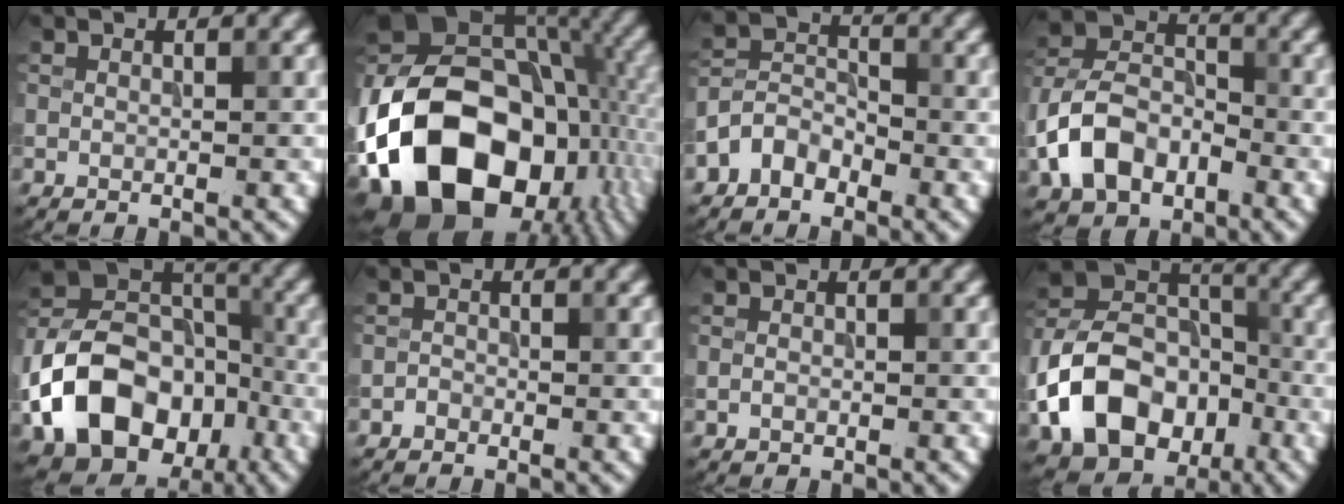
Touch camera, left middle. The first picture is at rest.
{"total": 20.0, "force": [-5.9, 13.5, 13.6], "torque": [-0.267, -0.008, -0.094]}
{"total": 3.1, "force": [-2.1, 1.9, 1.1], "torque": [-0.020, 0.012, -0.049]}
{"total": 7.1, "force": [-2.8, 4.9, 4.3], "torque": [-0.088, 0.005, -0.062]}
{"total": 12.3, "force": [-4.5, 9.0, 7.1], "torque": [-0.145, 0.004, -0.091]}
{"total": 0.7, "force": [-0.6, 0.4, 0.1], "torque": [0.003, 0.000, -0.012]}
{"total": 0.8, "force": [-0.2, 0.6, 0.4], "torque": [-0.007, 0.000, -0.006]}
{"total": 10.9, "force": [-3.8, 8.0, 6.4], "torque": [-0.128, 0.009, -0.083]}